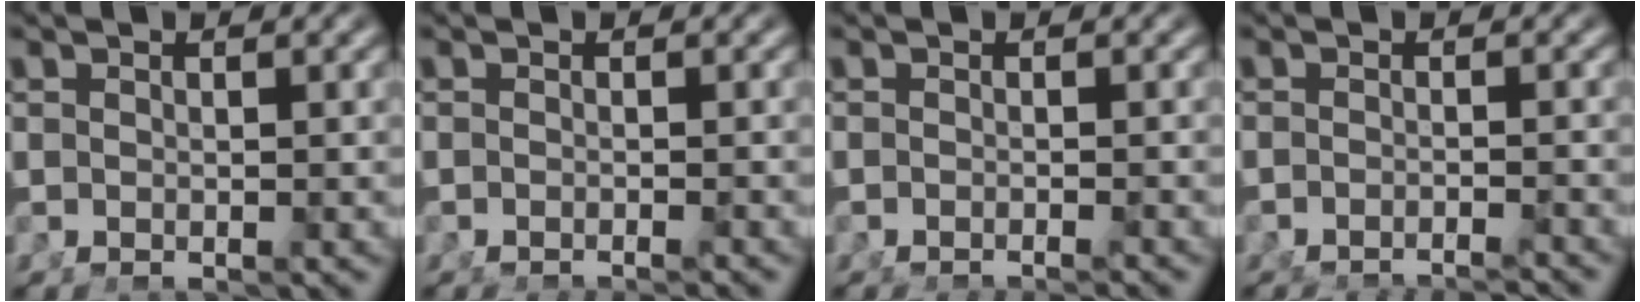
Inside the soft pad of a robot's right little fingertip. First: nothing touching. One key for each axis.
{"total": 2.1, "fx": -2.0, "fy": 0.1, "fz": 0.5, "tx": -0.004, "ty": -0.003, "tz": -0.030}
{"total": 2.4, "fx": -2.3, "fy": 0.2, "fz": 0.6, "tx": -0.001, "ty": -0.002, "tz": -0.035}
{"total": 6.2, "fx": -5.9, "fy": 1.5, "fz": 1.2, "tx": -0.004, "ty": -0.008, "tz": -0.090}